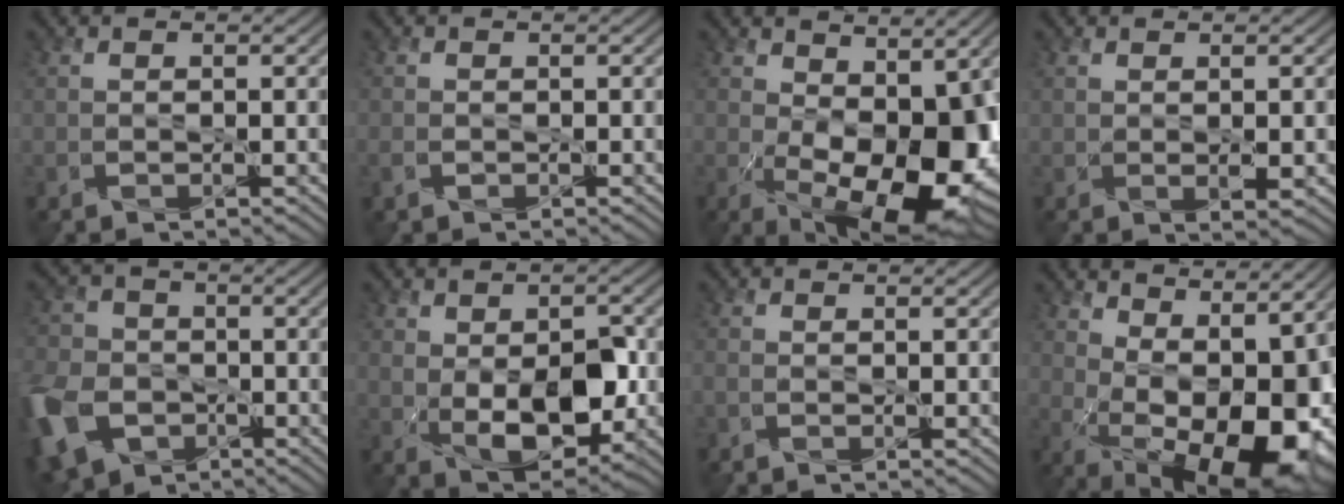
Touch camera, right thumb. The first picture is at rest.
{"total": 1.7, "force": [-0.7, 1.4, 0.8], "torque": [-0.024, -0.005, -0.019]}
{"total": 13.7, "force": [-0.8, 7.8, 11.2], "torque": [-0.178, -0.032, 0.002]}
{"total": 1.6, "force": [0.4, 0.3, 1.6], "torque": [-0.028, 0.001, 0.010]}
{"total": 12.3, "force": [-5.2, 8.9, 6.7], "torque": [-0.203, -0.036, -0.112]}
{"total": 8.8, "force": [-1.0, 5.5, 6.8], "torque": [-0.126, -0.017, -0.008]}
{"total": 1.0, "force": [-0.6, 0.3, 0.8], "torque": [-0.021, 0.001, -0.017]}
{"total": 14.5, "force": [1.2, 7.4, 12.3], "torque": [-0.189, -0.015, 0.047]}